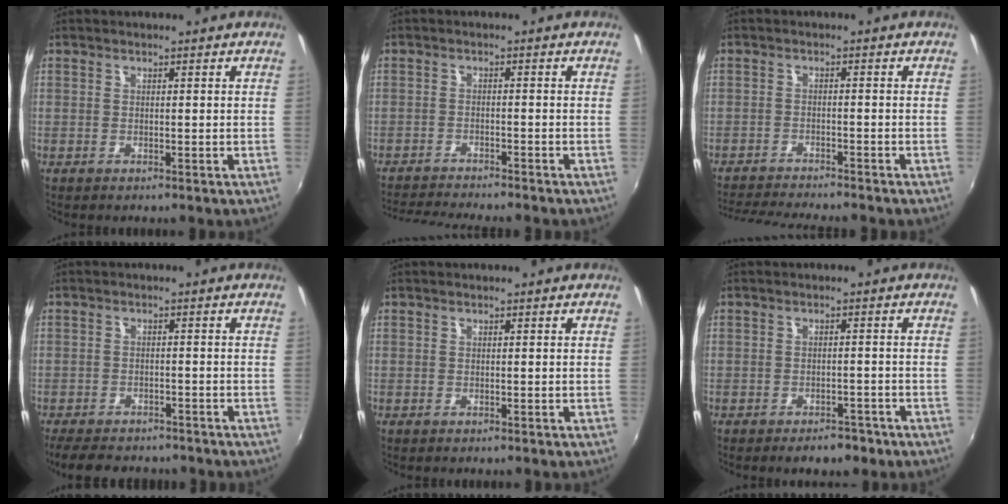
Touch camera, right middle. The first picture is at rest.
{"total": 8.6, "force": [-8.0, 0.1, 3.1], "torque": [-0.077, -0.017, -0.127]}
{"total": 9.9, "force": [-9.1, 0.3, 3.7], "torque": [-0.091, -0.017, -0.145]}
{"total": 9.1, "force": [-7.7, 3.4, 3.6], "torque": [-0.087, -0.012, -0.118]}
{"total": 0.0}
{"total": 5.0, "force": [-3.8, 2.3, 2.3], "torque": [-0.045, 0.002, -0.041]}